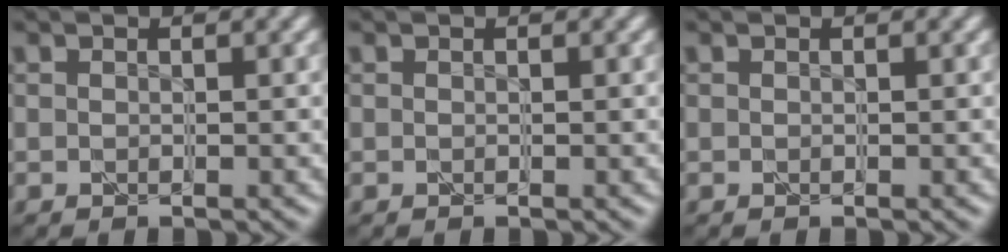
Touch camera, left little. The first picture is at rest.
{"total": 0.0}
{"total": 0.0}